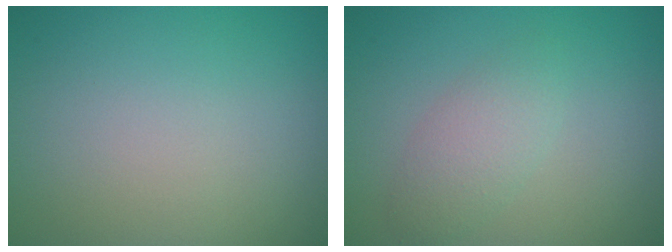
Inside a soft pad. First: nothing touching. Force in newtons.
{"total": 2.3, "press": 2.3, "slide": 0.1}